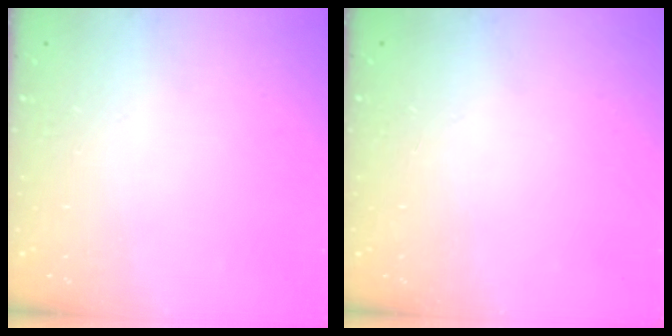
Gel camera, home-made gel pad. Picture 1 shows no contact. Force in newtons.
{"total": 0.0}